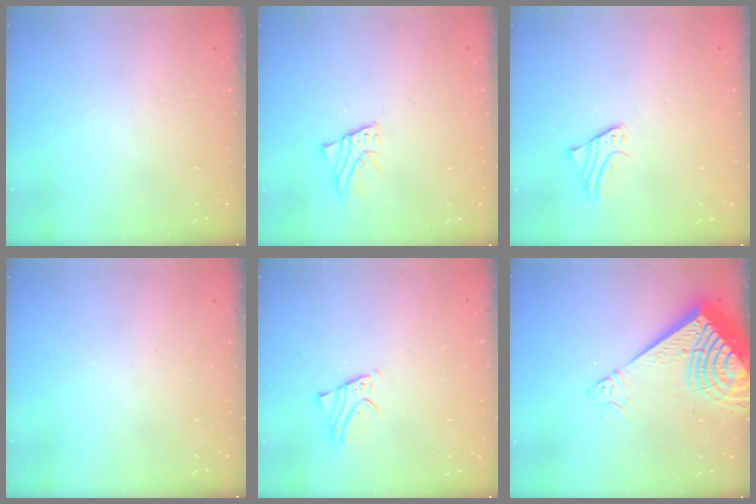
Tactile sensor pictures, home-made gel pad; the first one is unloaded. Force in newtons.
{"total": 2.2, "press": 2.2, "slide": 0.1}
{"total": 2.0, "press": 2.0, "slide": 0.1}
{"total": 0.0}
{"total": 1.9, "press": 1.9, "slide": 0.1}
{"total": 19.1, "press": 18.9, "slide": 2.6}